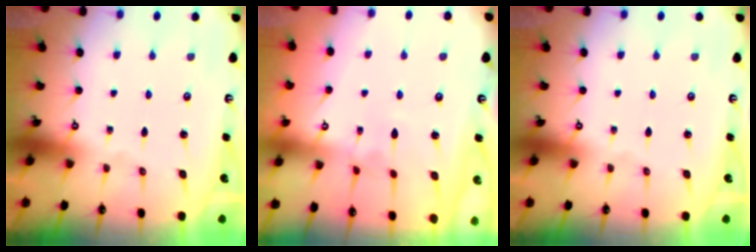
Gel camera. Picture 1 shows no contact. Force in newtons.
{"total": 4.5, "press": 4.5, "slide": 0.1}
{"total": 0.0}